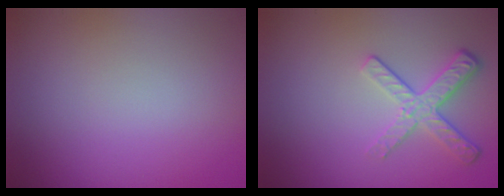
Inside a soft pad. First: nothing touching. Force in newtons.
{"total": 3.0, "press": 2.3, "slide": 1.9}